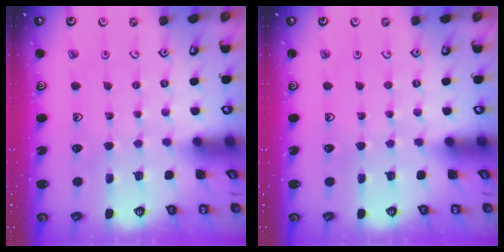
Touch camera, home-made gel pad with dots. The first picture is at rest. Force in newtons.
{"total": 0.0}